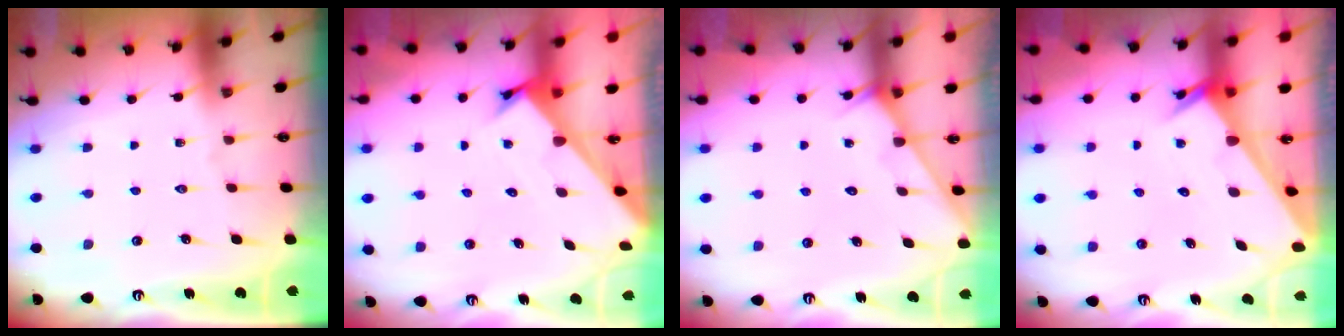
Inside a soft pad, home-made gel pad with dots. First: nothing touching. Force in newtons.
{"total": 2.5, "press": 2.5, "slide": 0.2}
{"total": 3.7, "press": 3.7, "slide": 0.3}
{"total": 2.0, "press": 2.0, "slide": 0.1}